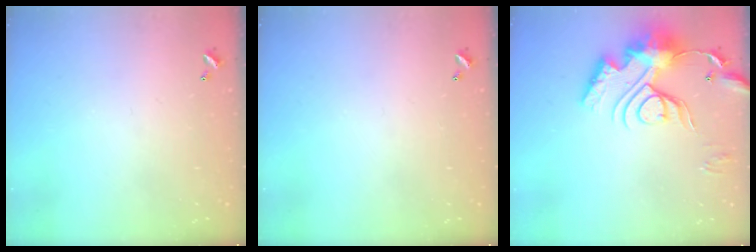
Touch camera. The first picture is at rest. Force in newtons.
{"total": 0.0}
{"total": 18.4, "press": 18.3, "slide": 1.8}